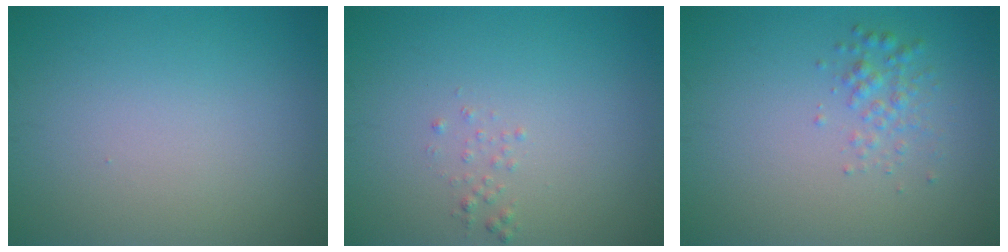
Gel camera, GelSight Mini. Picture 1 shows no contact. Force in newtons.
{"total": 0.7, "press": 0.6, "slide": 0.1}
{"total": 1.7, "press": 1.7, "slide": 0.1}